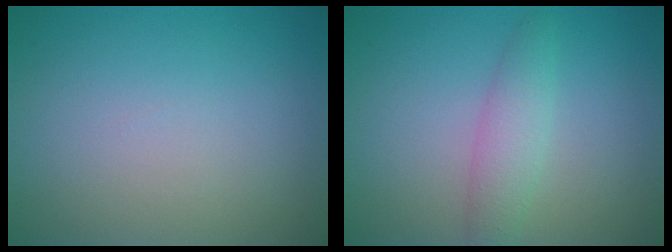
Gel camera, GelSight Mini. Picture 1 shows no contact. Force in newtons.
{"total": 2.5, "press": 2.5, "slide": 0.1}